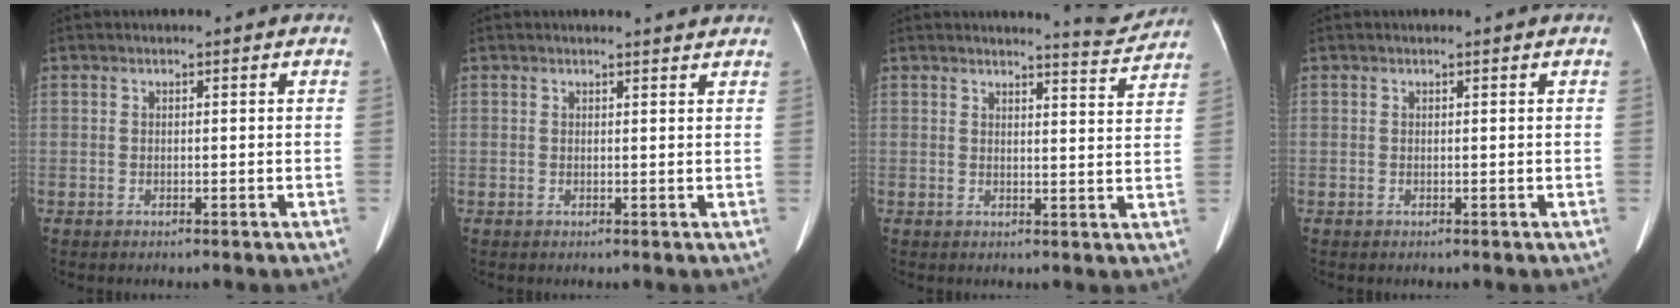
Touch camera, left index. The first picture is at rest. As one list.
[{"total": 2.1, "force": [2.1, 0.0, 0.2], "torque": [-0.009, -0.001, 0.019]}, {"total": 4.7, "force": [4.7, -0.4, 0.1], "torque": [-0.014, -0.026, 0.051]}, {"total": 0.0}]